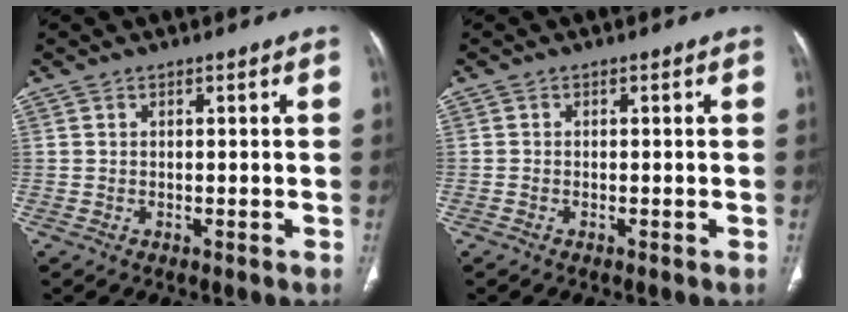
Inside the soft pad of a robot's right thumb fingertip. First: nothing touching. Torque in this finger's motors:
{"motor_torque": [-0.24, -0.14, 0.01, 0.34, 0.04]}